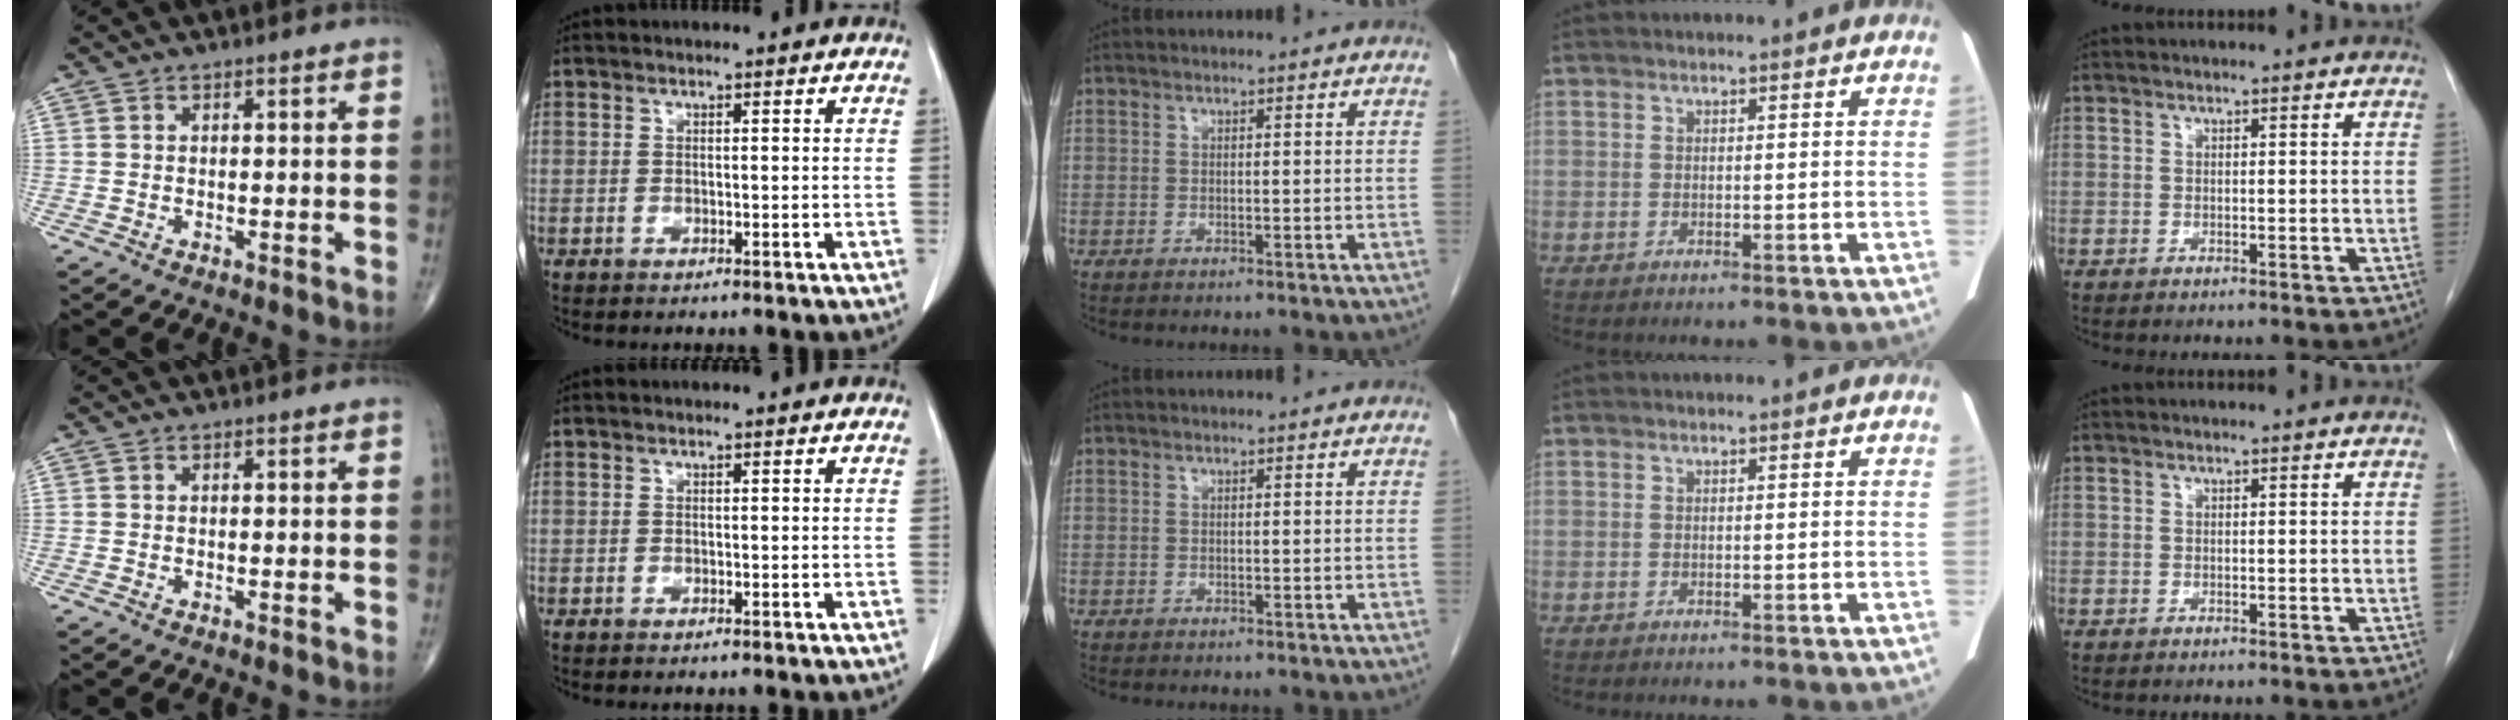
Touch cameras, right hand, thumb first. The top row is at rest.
{}